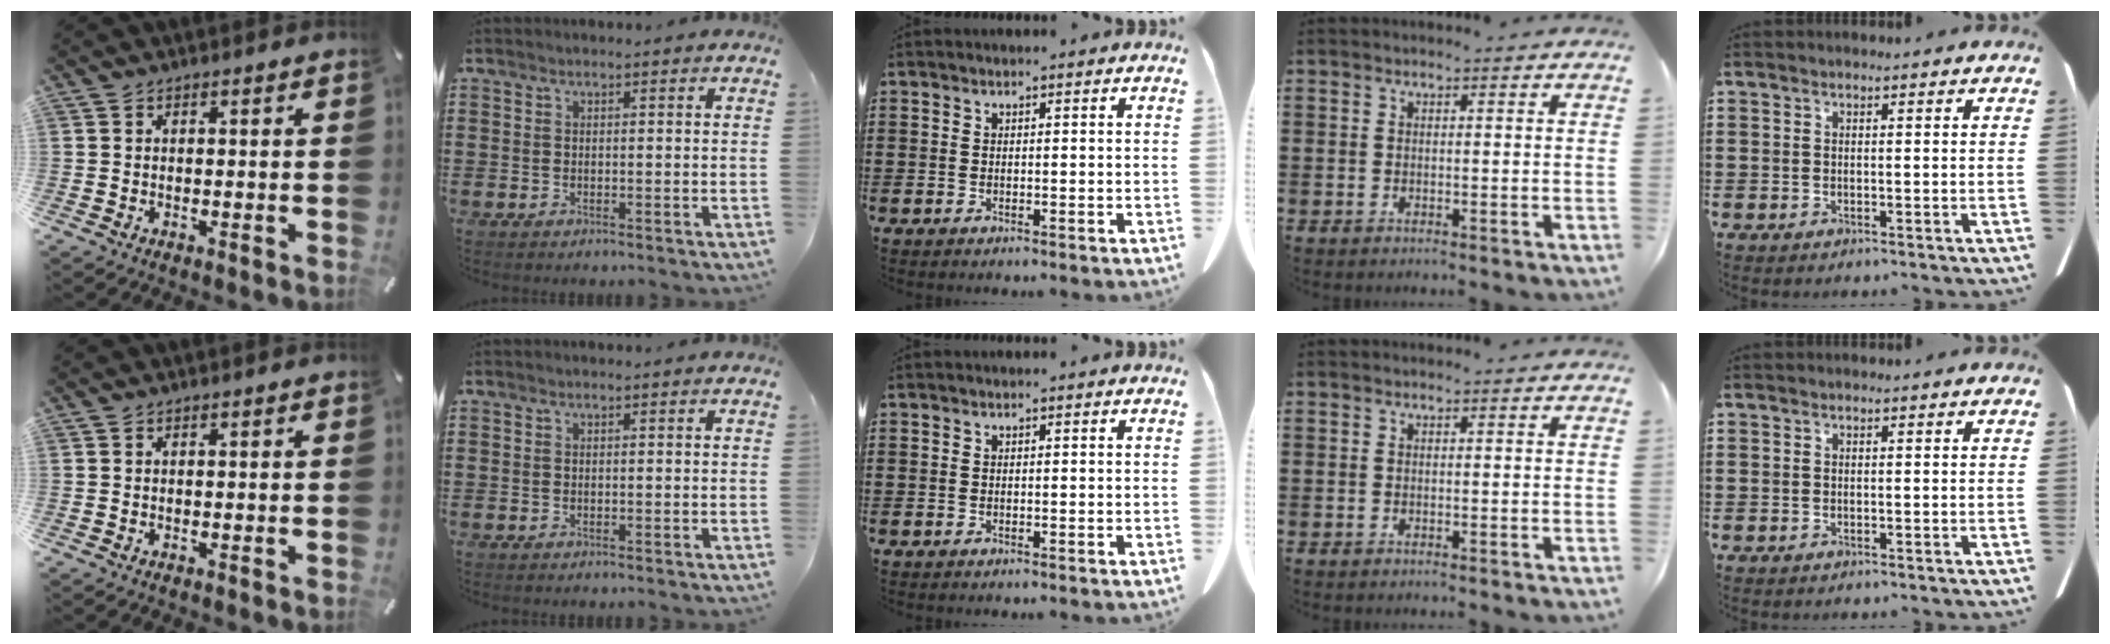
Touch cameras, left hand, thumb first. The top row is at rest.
{}